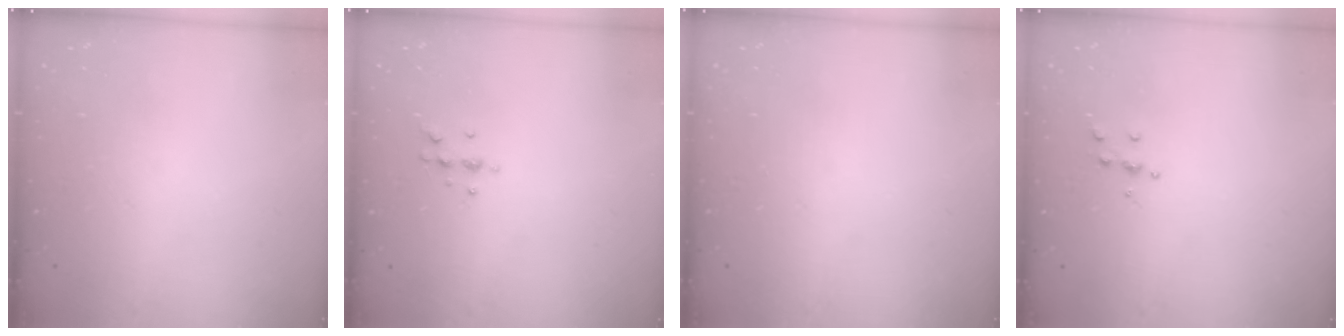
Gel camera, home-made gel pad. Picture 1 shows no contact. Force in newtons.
{"total": 4.8, "press": 4.8, "slide": 0.9}
{"total": 0.0}
{"total": 4.3, "press": 4.3, "slide": 0.5}